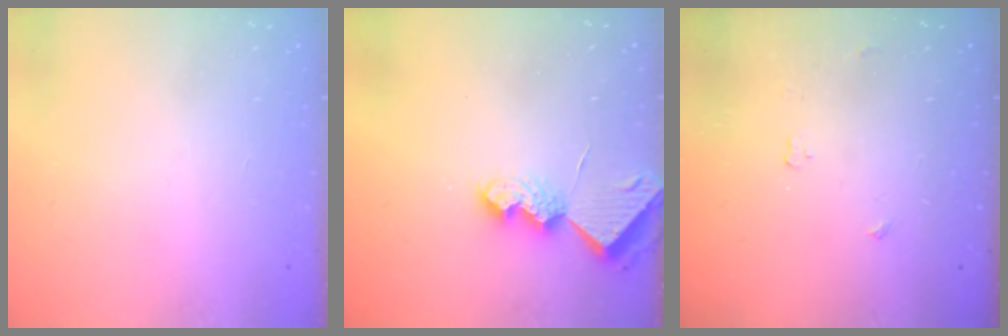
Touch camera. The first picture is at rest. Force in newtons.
{"total": 7.4, "press": 7.3, "slide": 0.8}
{"total": 2.8, "press": 2.8, "slide": 0.5}